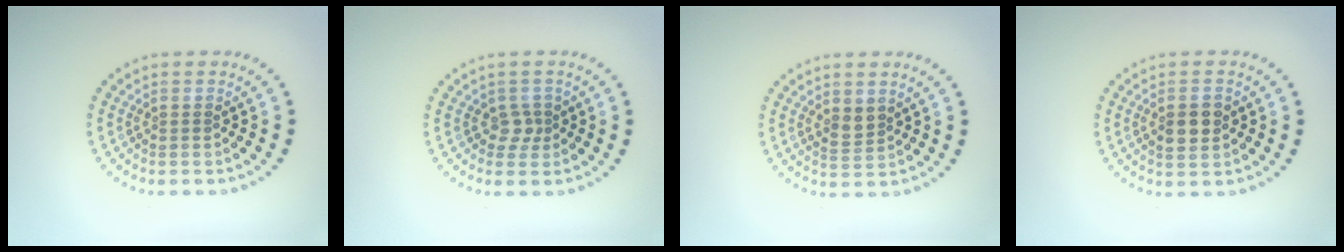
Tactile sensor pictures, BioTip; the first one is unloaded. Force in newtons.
{"total": 1.4, "press": 1.1, "slide": 0.7}
{"total": 1.7, "press": 1.5, "slide": 0.9}
{"total": 2.6, "press": 2.6, "slide": 0.2}